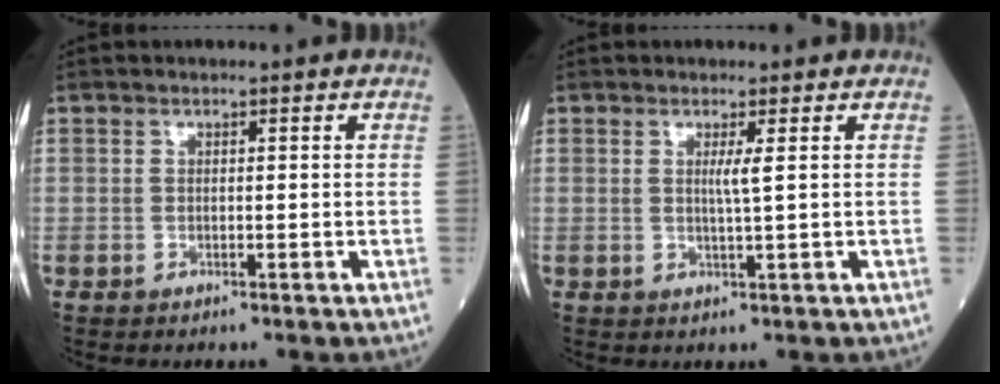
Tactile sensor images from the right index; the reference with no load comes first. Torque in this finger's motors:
{"motor_torque": [0.24, 0.11, 0.16, 0.04]}